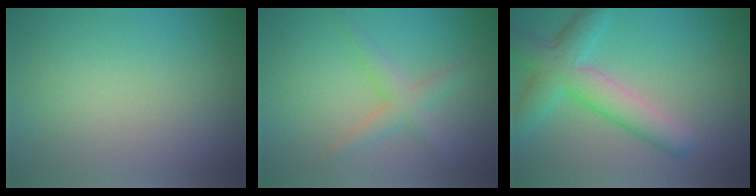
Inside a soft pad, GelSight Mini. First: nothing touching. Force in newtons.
{"total": 2.4, "press": 2.4, "slide": 0.0}
{"total": 5.9, "press": 5.9, "slide": 0.3}